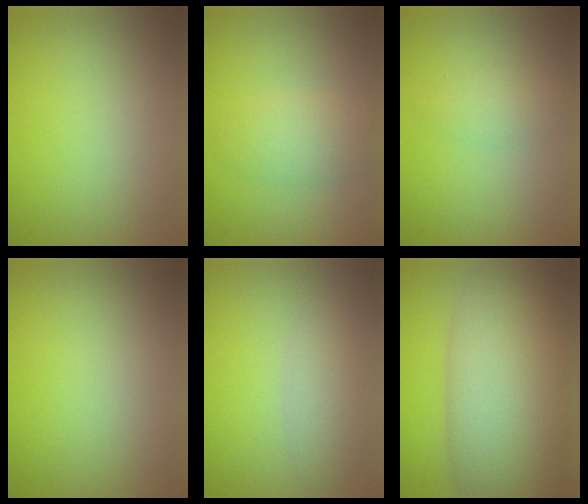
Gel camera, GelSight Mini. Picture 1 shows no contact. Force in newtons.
{"total": 2.8, "press": 2.8, "slide": 0.1}
{"total": 1.8, "press": 1.8, "slide": 0.1}
{"total": 0.0}
{"total": 2.1, "press": 2.1, "slide": 0.1}
{"total": 11.9, "press": 11.8, "slide": 0.6}